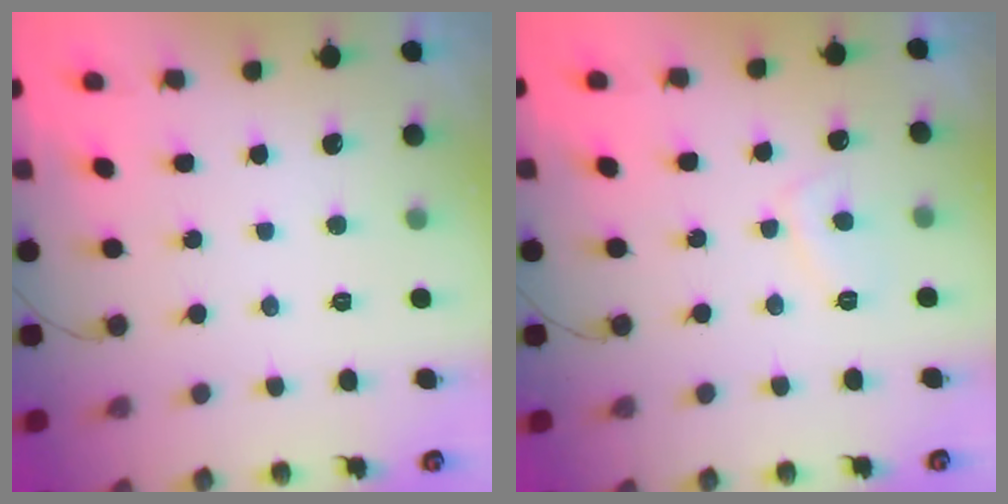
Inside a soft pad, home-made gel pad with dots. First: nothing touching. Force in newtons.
{"total": 4.2, "press": 4.2, "slide": 0.6}